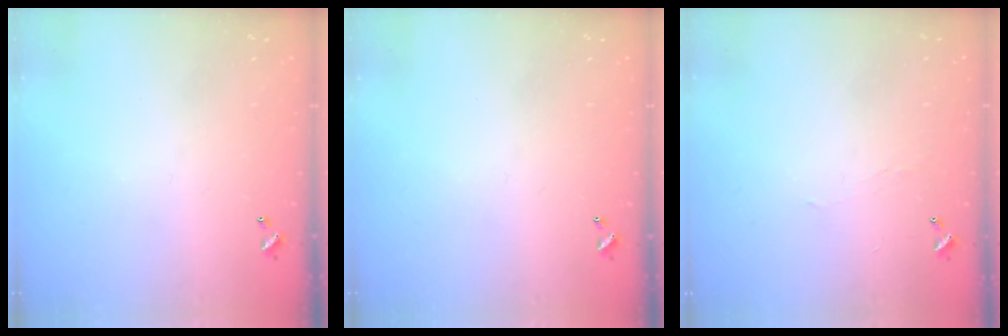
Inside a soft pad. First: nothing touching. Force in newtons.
{"total": 0.0}
{"total": 0.8, "press": 0.7, "slide": 0.4}